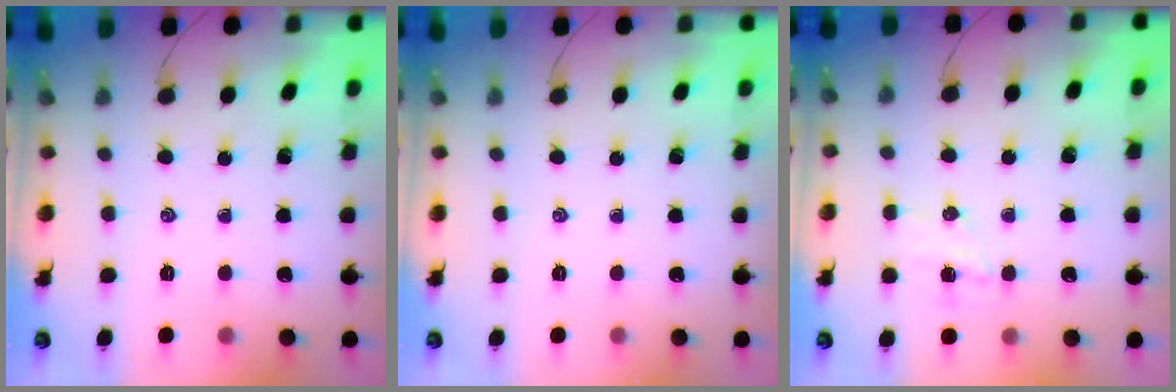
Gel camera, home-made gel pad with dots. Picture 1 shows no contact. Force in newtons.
{"total": 0.0}
{"total": 4.8, "press": 4.7, "slide": 1.1}